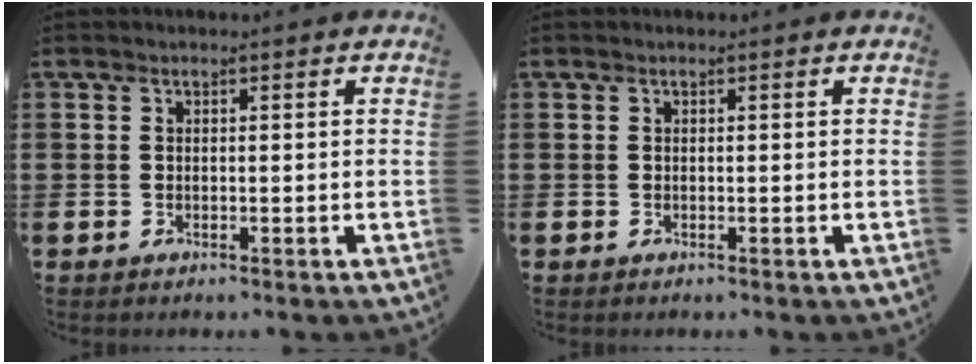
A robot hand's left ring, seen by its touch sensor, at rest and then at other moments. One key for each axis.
{"total": 0.0}